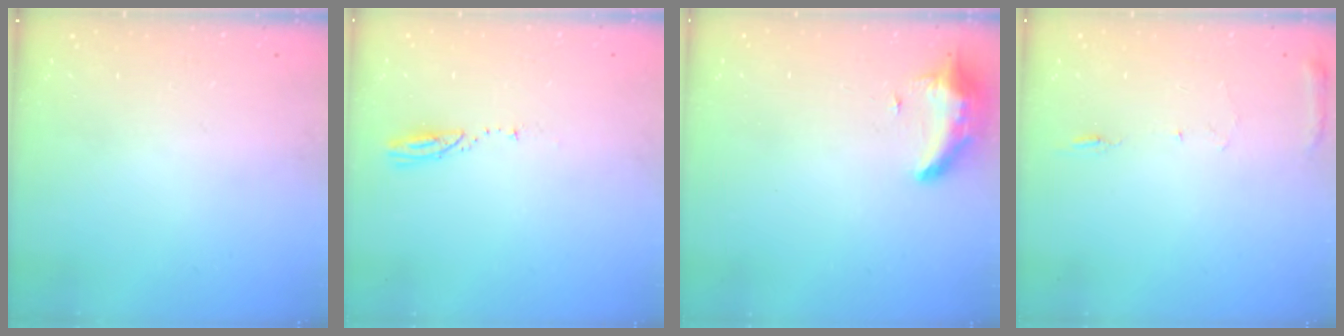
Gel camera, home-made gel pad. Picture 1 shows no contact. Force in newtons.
{"total": 3.1, "press": 3.1, "slide": 0.2}
{"total": 8.5, "press": 8.4, "slide": 1.4}
{"total": 6.9, "press": 6.9, "slide": 0.7}